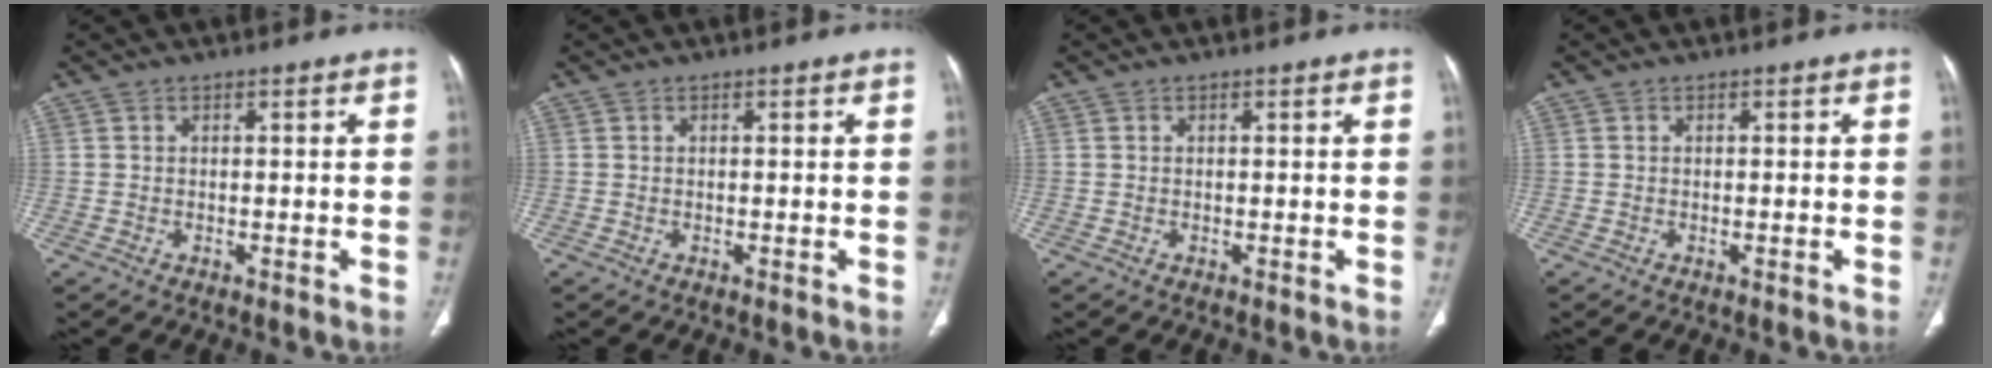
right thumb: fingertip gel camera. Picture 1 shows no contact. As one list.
[{"total": 0.0}, {"total": 0.0}, {"total": 0.0}]